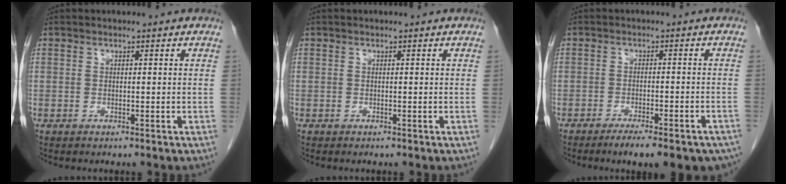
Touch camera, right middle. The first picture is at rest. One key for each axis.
{"total": 0.0}
{"total": 12.5, "fx": -9.9, "fy": 2.8, "fz": 7.1, "tx": -0.062, "ty": 0.002, "tz": -0.125}